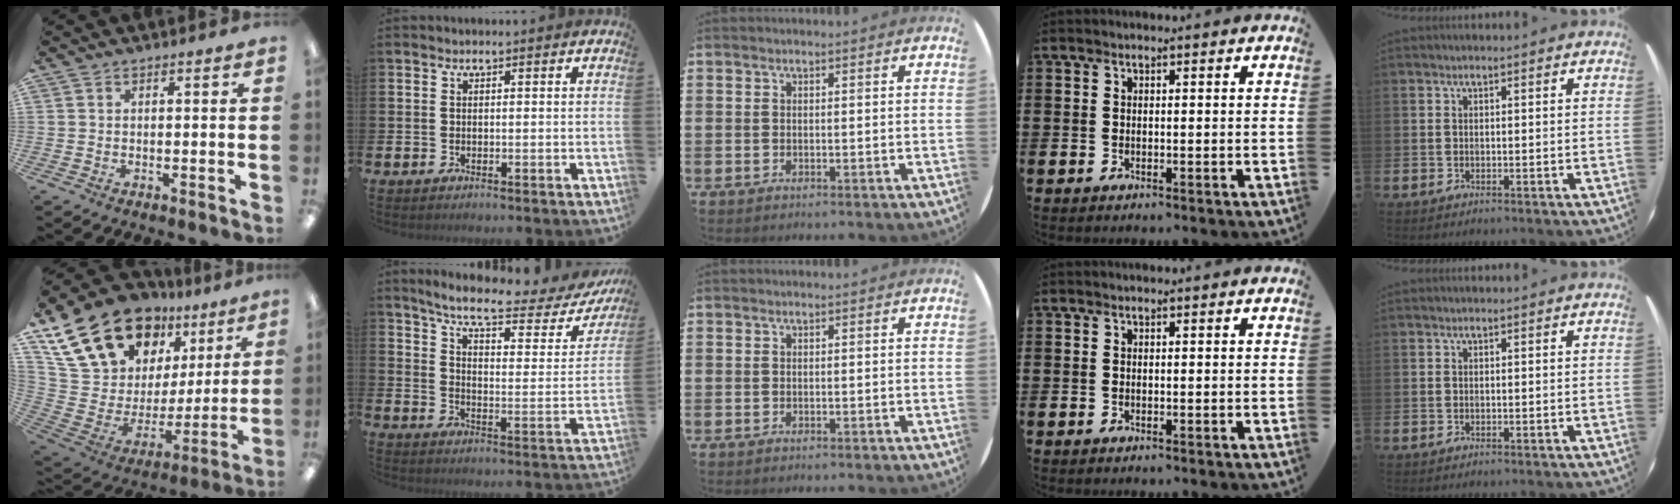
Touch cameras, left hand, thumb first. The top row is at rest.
{"thumb": {"total": 23.8, "force": [16.3, 13.6, 10.8], "torque": [-0.206, -0.093, 0.315]}, "index": {"total": 8.3, "force": [7.1, 1.3, 4.1], "torque": [-0.102, -0.043, 0.114]}}